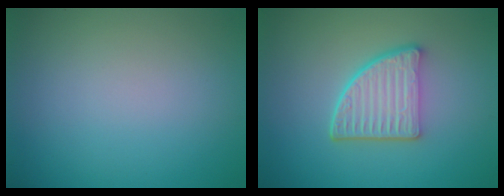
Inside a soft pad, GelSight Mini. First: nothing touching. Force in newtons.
{"total": 5.0, "press": 3.8, "slide": 3.3}